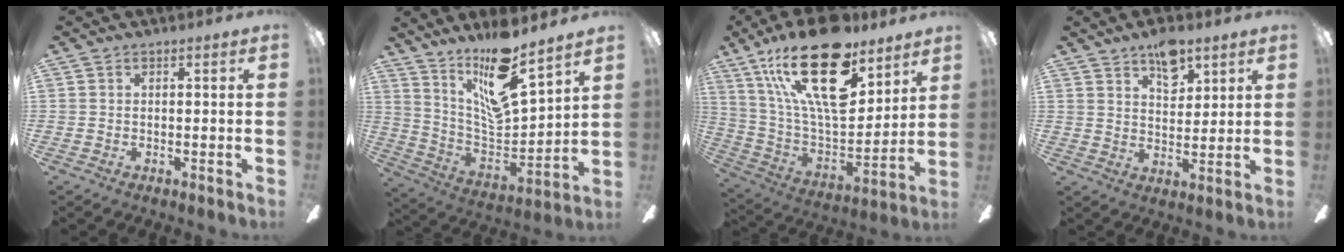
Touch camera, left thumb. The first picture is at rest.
{"total": 17.2, "force": [12.6, 4.3, 10.9], "torque": [-0.199, -0.089, 0.215]}
{"total": 26.7, "force": [15.9, 10.8, 18.5], "torque": [-0.343, -0.091, 0.274]}
{"total": 9.1, "force": [6.0, 4.7, 4.9], "torque": [-0.053, -0.029, 0.102]}